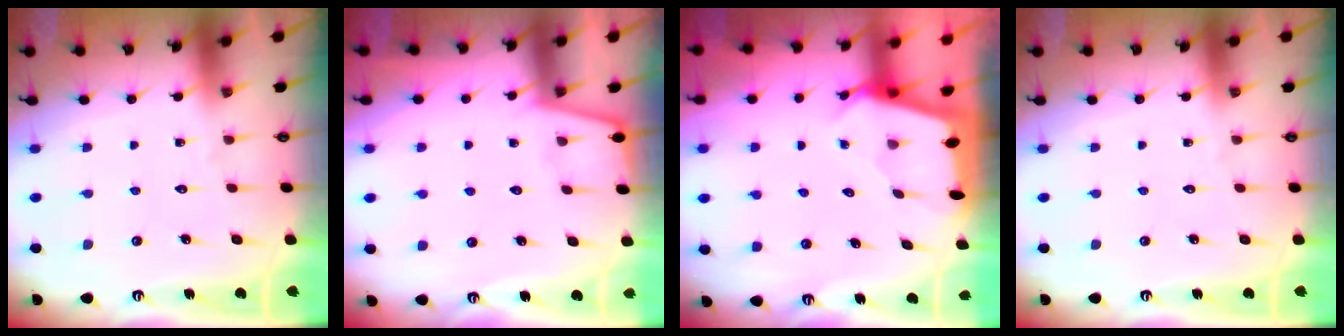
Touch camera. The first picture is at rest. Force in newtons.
{"total": 1.7, "press": 1.6, "slide": 0.3}
{"total": 3.4, "press": 3.4, "slide": 0.3}
{"total": 0.0}